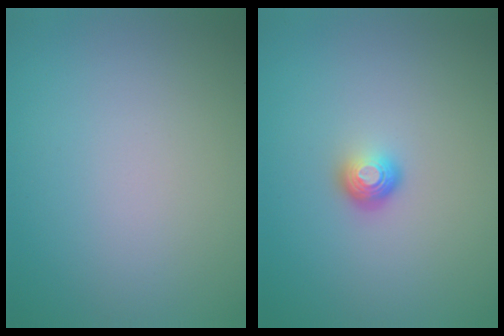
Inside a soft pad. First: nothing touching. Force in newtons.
{"total": 1.8, "press": 1.1, "slide": 1.5}